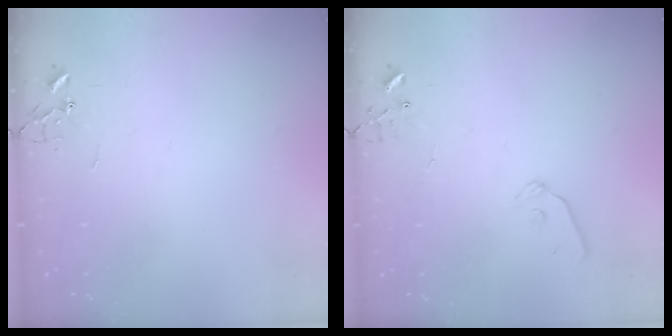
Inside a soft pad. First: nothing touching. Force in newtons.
{"total": 8.7, "press": 8.7, "slide": 0.9}